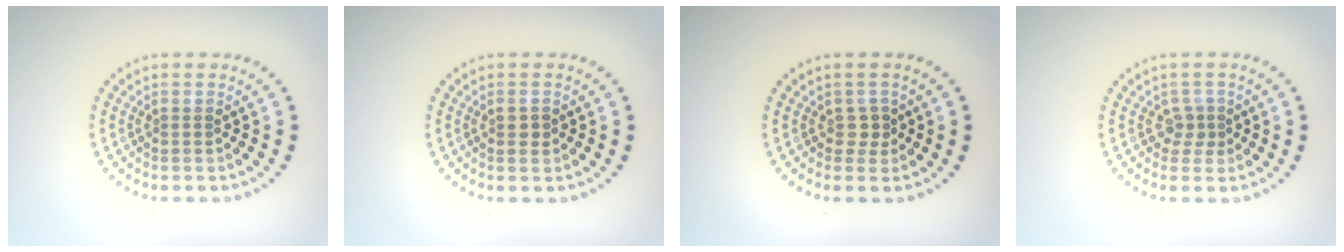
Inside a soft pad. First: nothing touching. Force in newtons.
{"total": 1.1, "press": 1.1, "slide": 0.3}
{"total": 1.2, "press": 1.0, "slide": 0.6}
{"total": 1.5, "press": 1.1, "slide": 1.0}